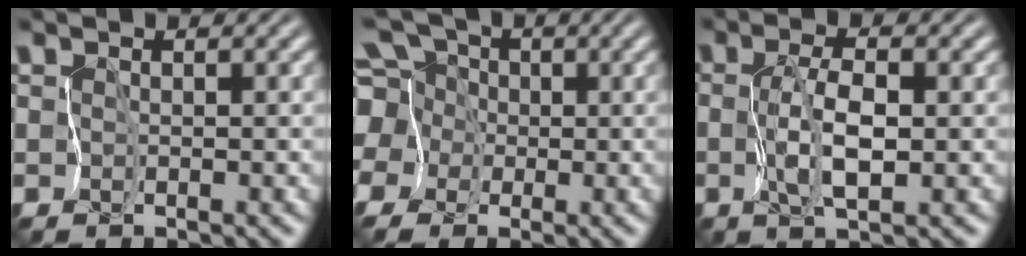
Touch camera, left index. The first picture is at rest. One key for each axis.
{"total": 11.2, "fx": 2.2, "fy": 9.9, "fz": 4.7, "tx": -0.129, "ty": 0.028, "tz": 0.001}
{"total": 3.0, "fx": -0.3, "fy": 0.6, "fz": 2.9, "tx": -0.066, "ty": -0.002, "tz": -0.002}